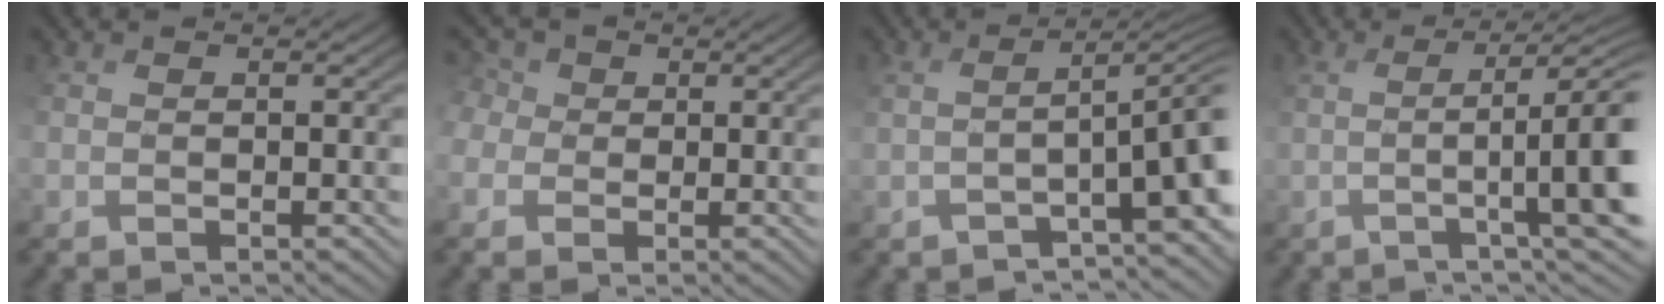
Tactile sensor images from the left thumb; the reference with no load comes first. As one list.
[{"total": 4.9, "force": [-0.4, 4.5, 1.7], "torque": [-0.082, 0.007, -0.011]}, {"total": 8.0, "force": [-2.4, 1.4, 7.5], "torque": [-0.095, 0.010, -0.024]}, {"total": 10.2, "force": [-0.5, 1.7, 10.1], "torque": [-0.137, 0.002, 0.012]}]